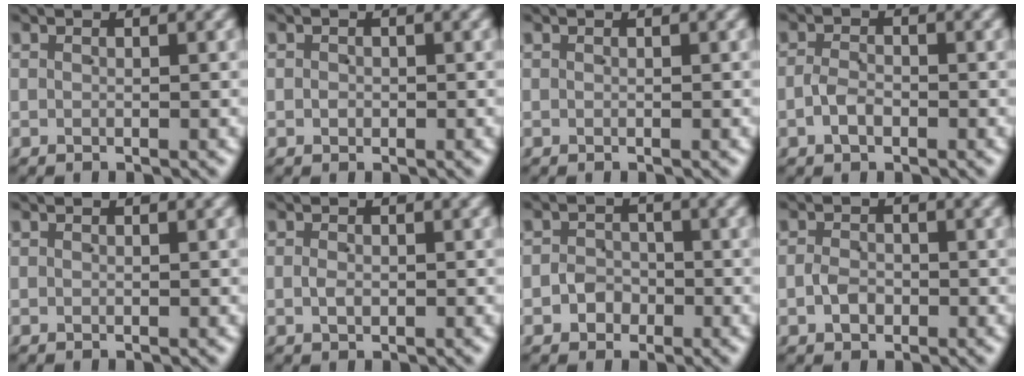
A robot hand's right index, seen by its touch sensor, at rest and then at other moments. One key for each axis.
{"total": 0.7, "fx": -0.3, "fy": 0.6, "fz": 0.0, "tx": -0.003, "ty": -0.003, "tz": 0.000}
{"total": 0.0}
{"total": 1.8, "fx": -1.1, "fy": 1.1, "fz": 0.9, "tx": -0.017, "ty": 0.004, "tz": -0.021}
{"total": 0.0}
{"total": 0.9, "fx": -0.3, "fy": 0.6, "fz": 0.6, "tx": -0.015, "ty": -0.003, "tz": -0.001}
{"total": 2.8, "fx": -1.3, "fy": 2.5, "fz": 0.2, "tx": 0.000, "ty": -0.005, "tz": -0.020}
{"total": 1.7, "fx": -0.8, "fy": 1.3, "fz": 0.7, "tx": -0.012, "ty": 0.002, "tz": -0.012}